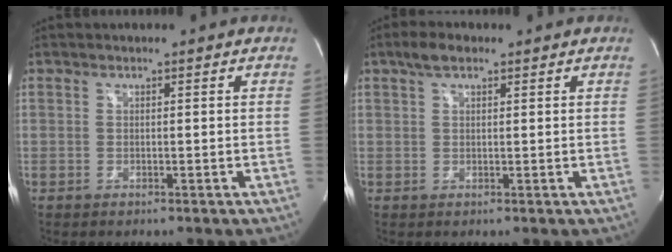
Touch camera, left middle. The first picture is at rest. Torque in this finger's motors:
{"motor_torque": [0.41, 0.09, -0.07, 0.00]}